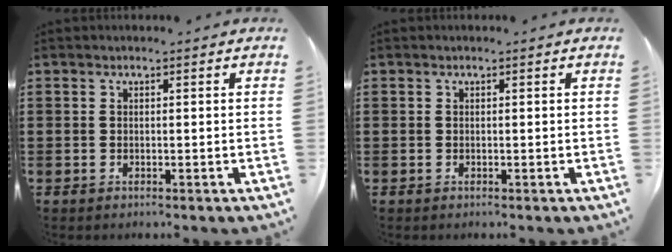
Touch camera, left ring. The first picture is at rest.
{"total": 0.0}